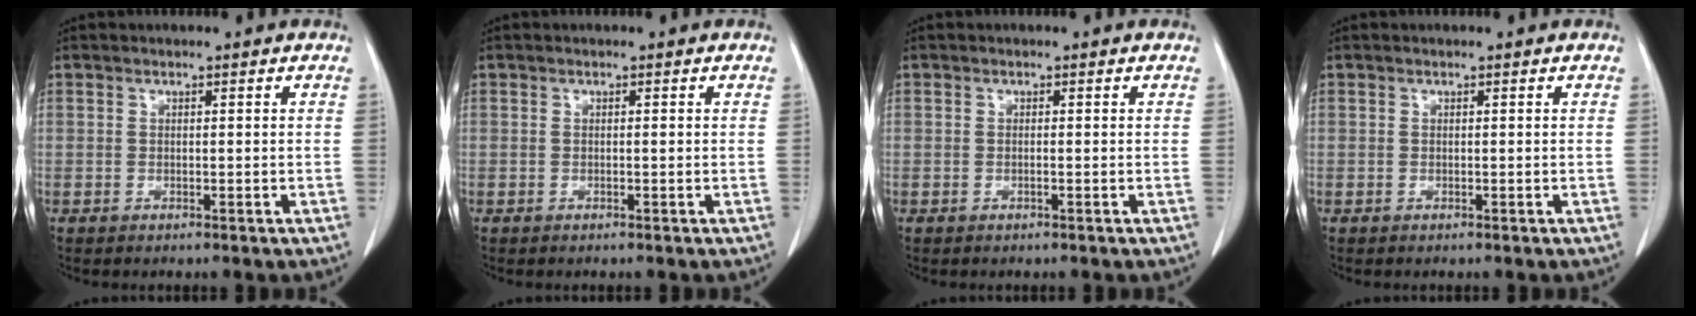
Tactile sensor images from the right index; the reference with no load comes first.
{"total": 0.0}
{"total": 0.0}
{"total": 0.0}